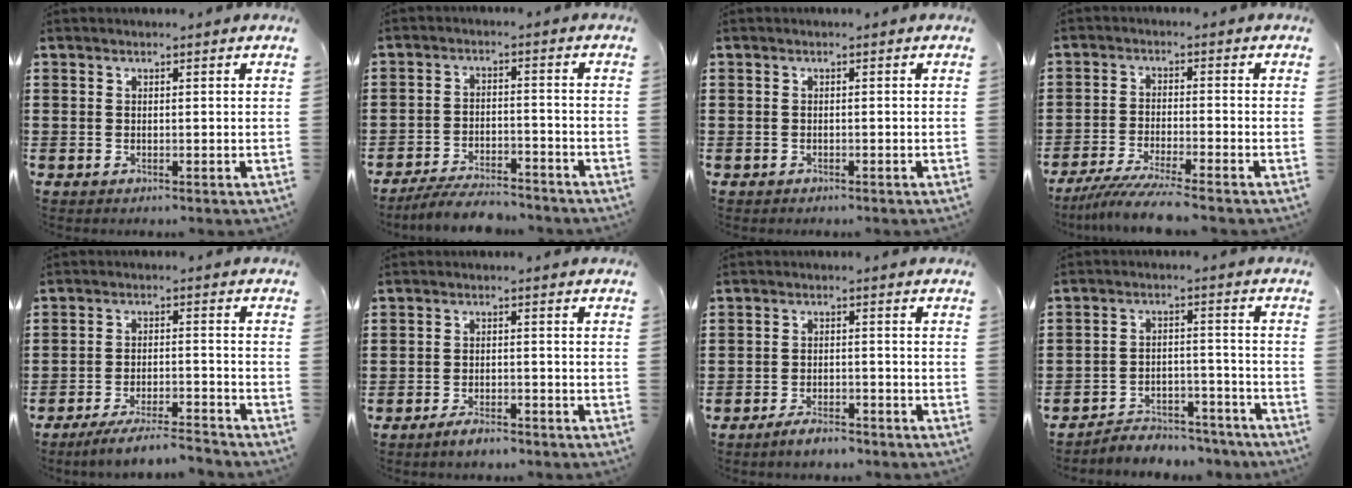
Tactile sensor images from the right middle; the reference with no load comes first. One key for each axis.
{"total": 5.5, "fx": -5.2, "fy": 0.6, "fz": 1.6, "tx": -0.033, "ty": -0.001, "tz": -0.101}
{"total": 0.5, "fx": -0.5, "fy": 0.1, "fz": 0.0, "tx": -0.002, "ty": 0.001, "tz": -0.011}
{"total": 5.2, "fx": -4.8, "fy": -0.5, "fz": 2.1, "tx": -0.054, "ty": -0.025, "tz": -0.094}
{"total": 5.2, "fx": -4.8, "fy": 0.0, "fz": 2.0, "tx": -0.047, "ty": -0.012, "tz": -0.094}
{"total": 2.7, "fx": -2.4, "fy": 0.6, "fz": 1.2, "tx": -0.021, "ty": 0.003, "tz": -0.045}
{"total": 3.1, "fx": -2.8, "fy": 0.6, "fz": 1.2, "tx": -0.021, "ty": 0.003, "tz": -0.054}
{"total": 4.6, "fx": -4.5, "fy": 0.8, "fz": 0.3, "tx": -0.008, "ty": 0.010, "tz": -0.094}